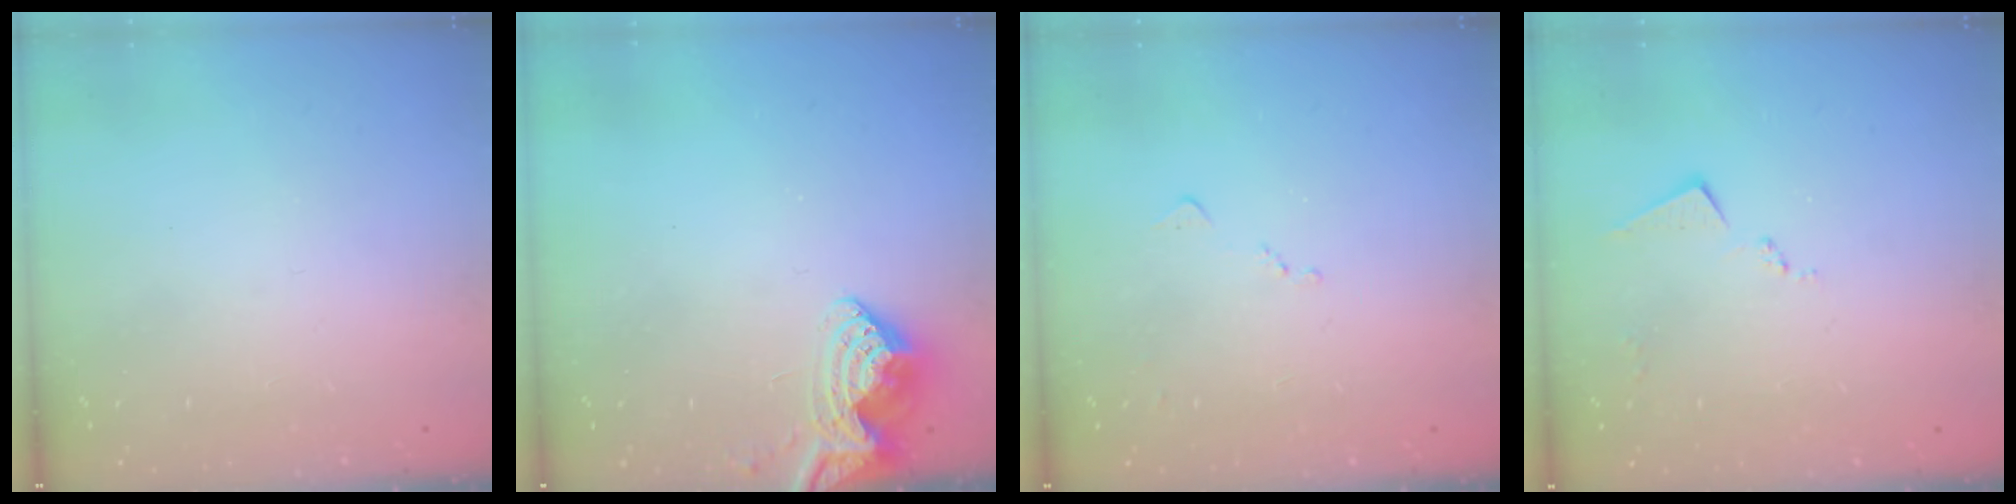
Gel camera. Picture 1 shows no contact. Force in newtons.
{"total": 8.1, "press": 8.1, "slide": 0.3}
{"total": 6.1, "press": 6.0, "slide": 0.8}
{"total": 7.5, "press": 7.5, "slide": 0.4}